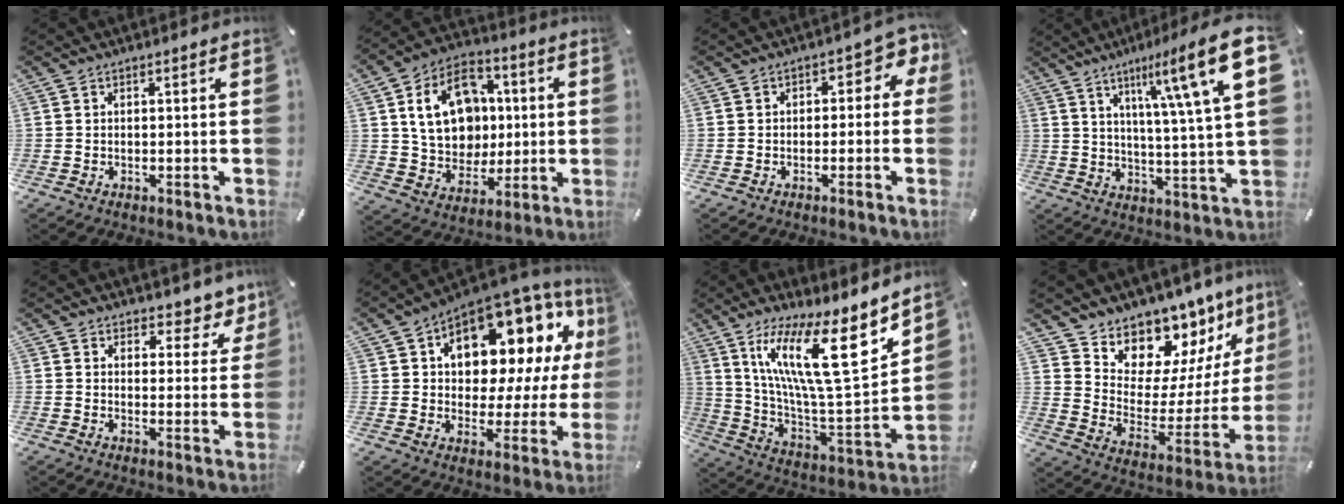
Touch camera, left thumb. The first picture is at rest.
{"total": 17.1, "force": [2.4, 14.1, 9.3], "torque": [-0.160, 0.020, 0.053]}
{"total": 4.3, "force": [-0.4, 3.0, 3.0], "torque": [-0.037, 0.007, -0.017]}
{"total": 18.3, "force": [8.5, 2.9, 16.0], "torque": [-0.242, -0.038, 0.116]}
{"total": 6.4, "force": [5.1, 3.8, 0.6], "torque": [0.009, -0.050, 0.087]}
{"total": 15.8, "force": [8.5, 9.6, 9.3], "torque": [-0.137, -0.075, 0.143]}
{"total": 22.9, "force": [12.7, 5.9, 18.1], "torque": [-0.300, -0.097, 0.206]}
{"total": 12.1, "force": [11.0, 5.1, -0.5], "torque": [0.001, -0.144, 0.192]}